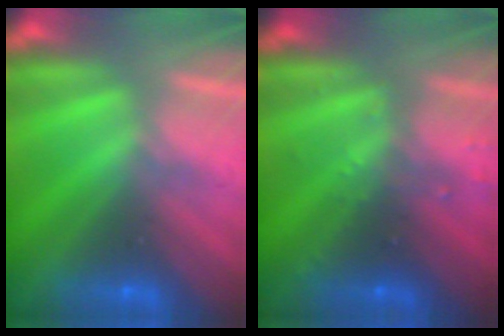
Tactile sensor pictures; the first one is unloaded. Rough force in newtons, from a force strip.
{"total": 2.9}